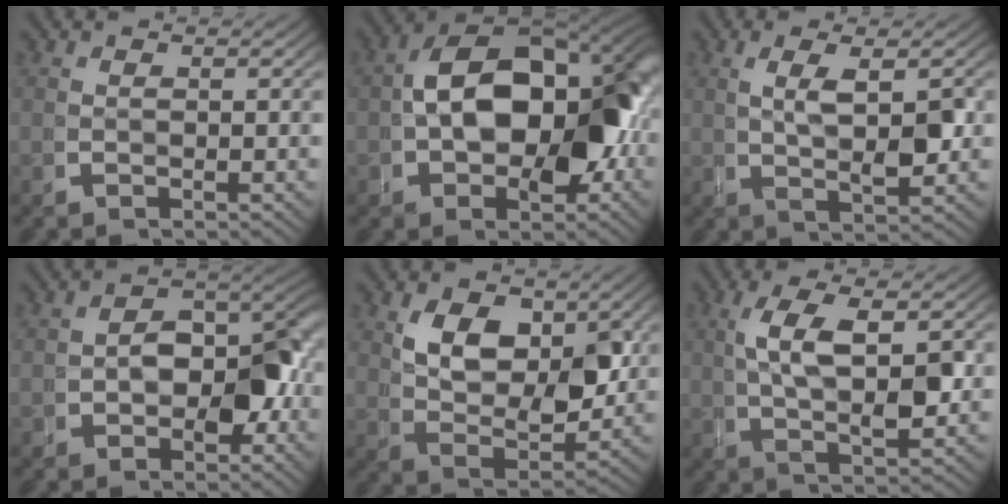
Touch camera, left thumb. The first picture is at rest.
{"total": 17.7, "force": [0.2, 11.4, 13.5], "torque": [-0.198, -0.018, 0.007]}
{"total": 3.4, "force": [1.1, 0.7, 3.1], "torque": [-0.051, 0.009, 0.025]}
{"total": 6.4, "force": [-1.0, 4.0, 4.9], "torque": [-0.061, -0.007, -0.015]}
{"total": 7.1, "force": [1.8, 4.2, 5.5], "torque": [-0.099, -0.016, 0.040]}
{"total": 5.4, "force": [1.5, 1.9, 4.9], "torque": [-0.085, 0.009, 0.028]}